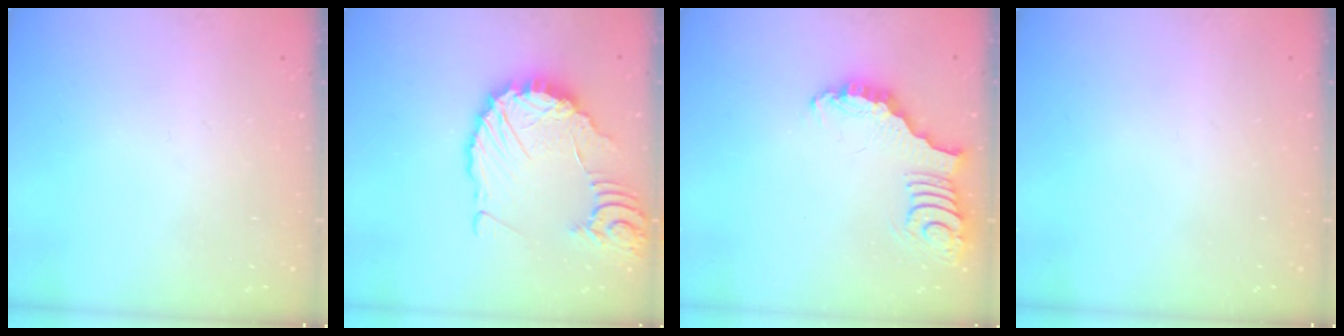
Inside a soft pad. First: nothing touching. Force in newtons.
{"total": 13.0, "press": 12.9, "slide": 1.7}
{"total": 3.8, "press": 3.7, "slide": 0.6}
{"total": 0.0}